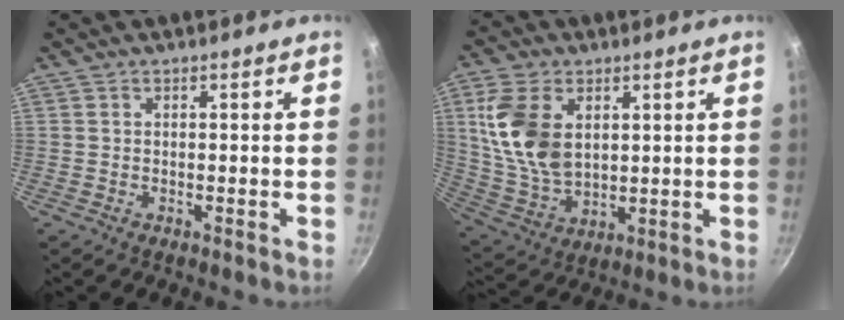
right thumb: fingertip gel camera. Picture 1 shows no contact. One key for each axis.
{"total": 14.2, "fx": 3.7, "fy": 9.0, "fz": 10.3, "tx": -0.184, "ty": -0.017, "tz": 0.084}